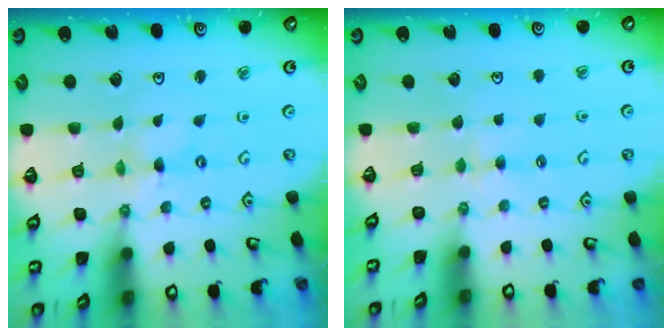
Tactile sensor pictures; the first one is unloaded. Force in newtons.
{"total": 2.6, "press": 2.5, "slide": 0.5}